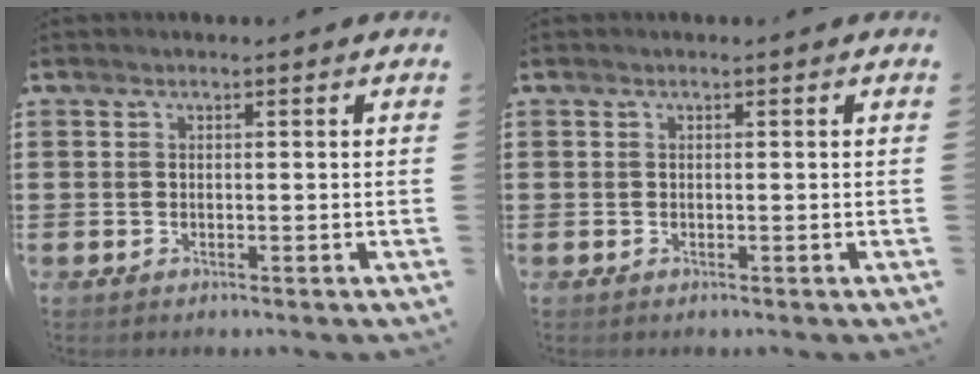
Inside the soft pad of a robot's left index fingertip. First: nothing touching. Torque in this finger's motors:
{"motor_torque": [0.00, 0.00, 0.00, 0.00]}